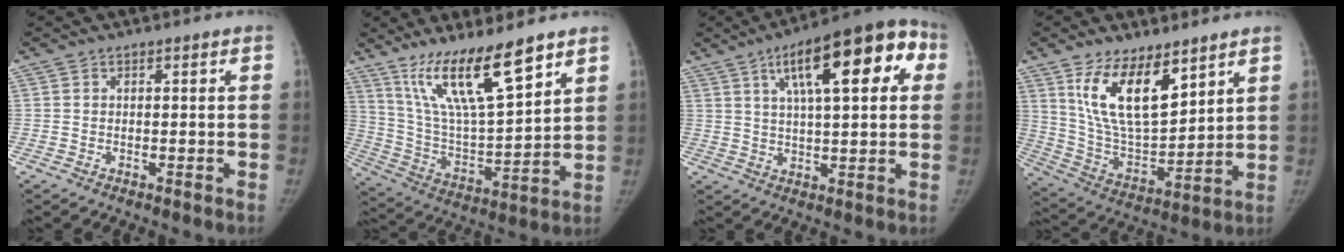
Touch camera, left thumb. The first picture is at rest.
{"total": 17.6, "force": [11.9, 3.7, 12.4], "torque": [-0.208, -0.063, 0.233]}
{"total": 19.2, "force": [7.0, 6.7, 16.6], "torque": [-0.210, 0.016, 0.098]}
{"total": 16.1, "force": [9.1, 7.2, 11.2], "torque": [-0.170, -0.054, 0.186]}